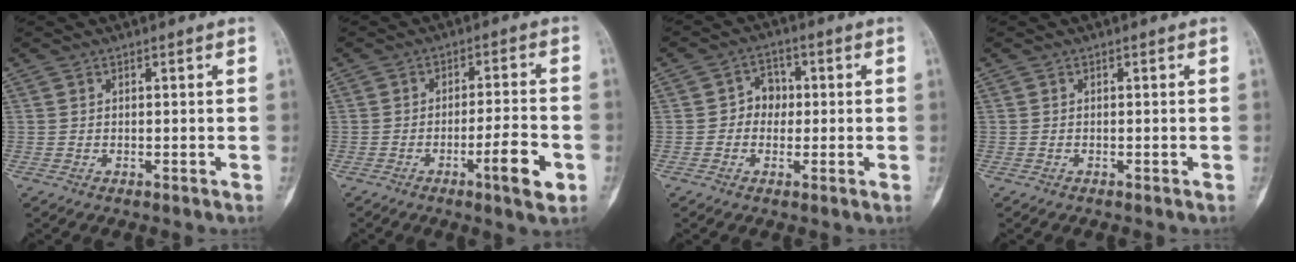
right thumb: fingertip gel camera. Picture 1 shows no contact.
{"total": 7.9, "force": [-3.3, 1.3, 7.1], "torque": [-0.108, 0.015, -0.047]}
{"total": 4.5, "force": [0.0, 3.9, 2.2], "torque": [-0.003, 0.012, -0.011]}
{"total": 0.0}